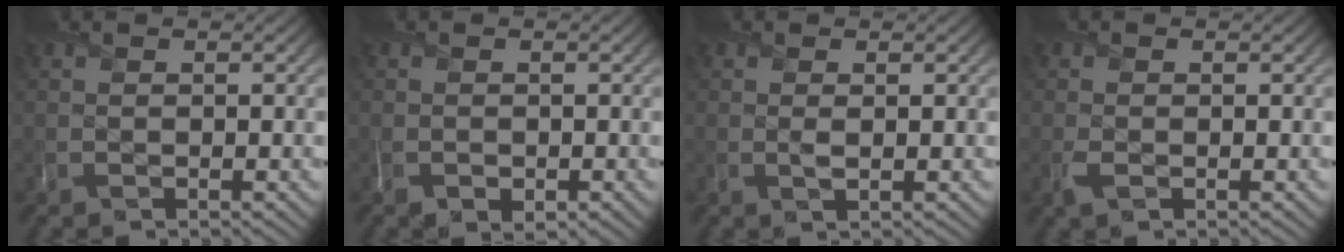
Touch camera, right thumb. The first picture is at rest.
{"total": 1.8, "force": [-0.8, 1.3, 1.0], "torque": [-0.022, -0.010, -0.016]}
{"total": 0.8, "force": [0.2, 0.4, 0.7], "torque": [-0.015, -0.001, 0.004]}
{"total": 1.3, "force": [-0.5, 0.8, 0.8], "torque": [-0.020, -0.005, -0.009]}